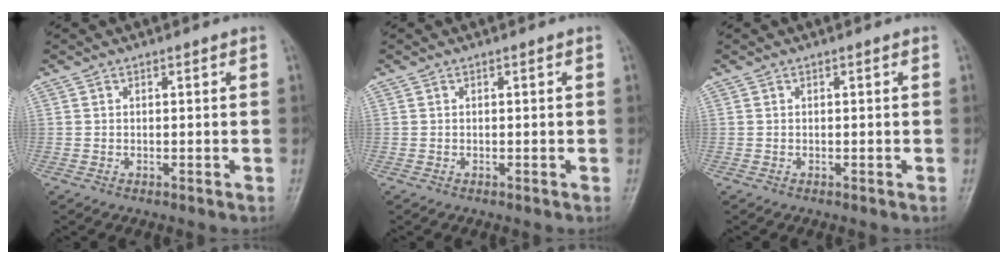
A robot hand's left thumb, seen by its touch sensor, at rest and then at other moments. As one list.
[{"total": 0.0}, {"total": 0.0}]